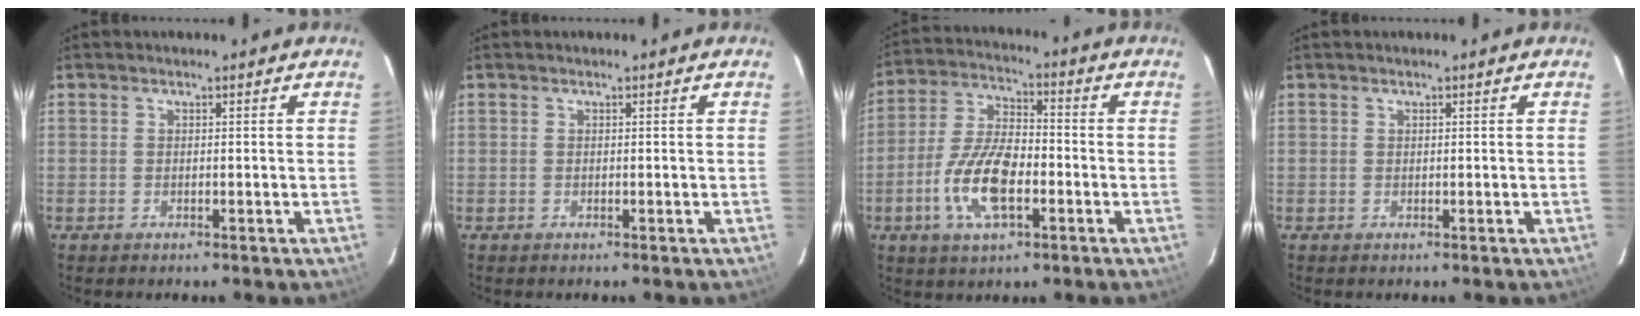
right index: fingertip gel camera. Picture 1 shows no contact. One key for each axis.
{"total": 0.0}
{"total": 12.3, "fx": -4.2, "fy": 5.3, "fz": 10.3, "tx": -0.217, "ty": 0.000, "tz": -0.078}
{"total": 0.0}